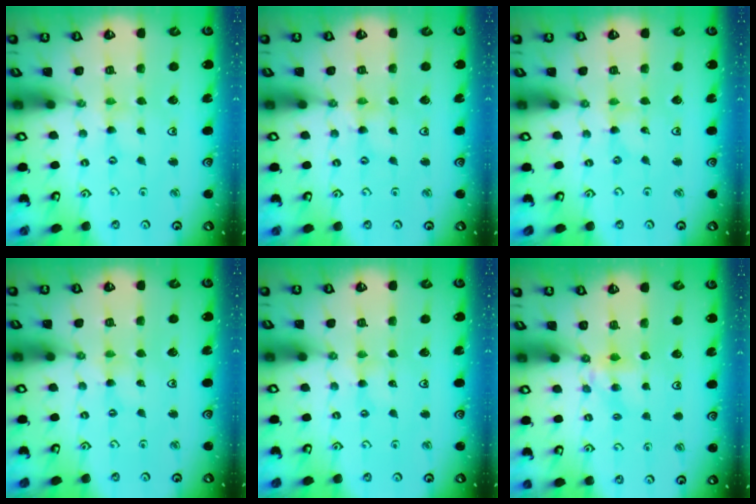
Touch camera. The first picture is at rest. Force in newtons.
{"total": 1.2, "press": 1.2, "slide": 0.2}
{"total": 0.0}
{"total": 1.1, "press": 1.1, "slide": 0.3}
{"total": 1.9, "press": 1.9, "slide": 0.3}
{"total": 4.9, "press": 4.8, "slide": 0.8}